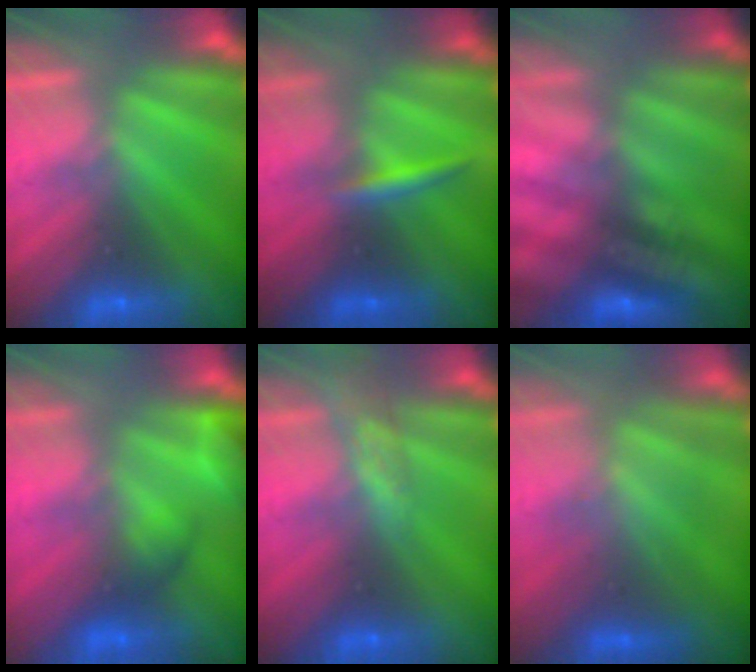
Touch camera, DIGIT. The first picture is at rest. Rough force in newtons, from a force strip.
{"total": 2.4}
{"total": 2.8}
{"total": 4.6}
{"total": 2.6}
{"total": 3.7}